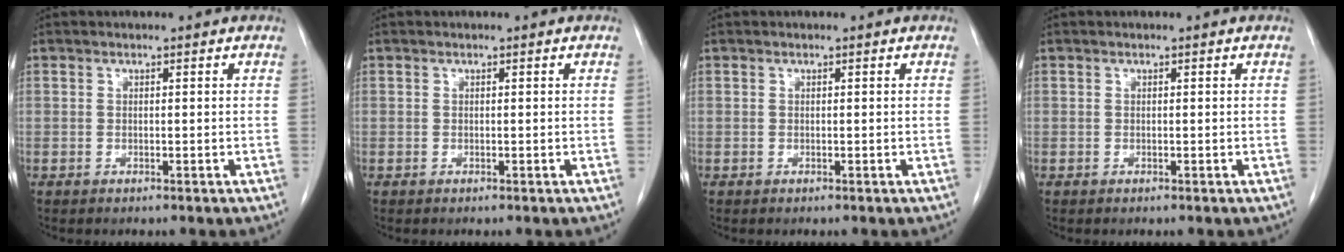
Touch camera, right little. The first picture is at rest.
{"total": 0.0}
{"total": 0.0}
{"total": 0.0}